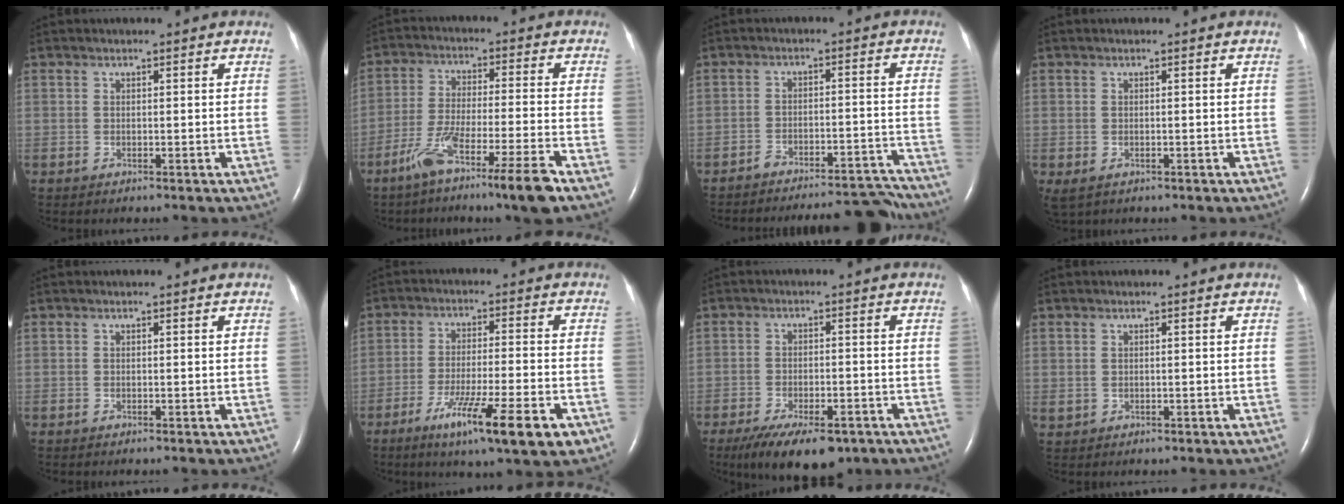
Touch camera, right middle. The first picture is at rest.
{"total": 11.2, "force": [-7.2, -0.7, 8.6], "torque": [-0.161, -0.028, -0.130]}
{"total": 12.0, "force": [-11.9, 0.8, 1.4], "torque": [-0.005, 0.027, -0.158]}
{"total": 2.0, "force": [-0.8, 1.4, 1.3], "torque": [-0.029, -0.006, -0.002]}
{"total": 0.0}
{"total": 13.0, "force": [-6.8, 0.8, 11.1], "torque": [-0.170, -0.029, -0.106]}
{"total": 11.7, "force": [-8.0, 4.4, 7.3], "torque": [-0.121, -0.012, -0.121]}
{"total": 0.8, "force": [0.2, 0.7, 0.4], "torque": [-0.010, 0.001, 0.009]}